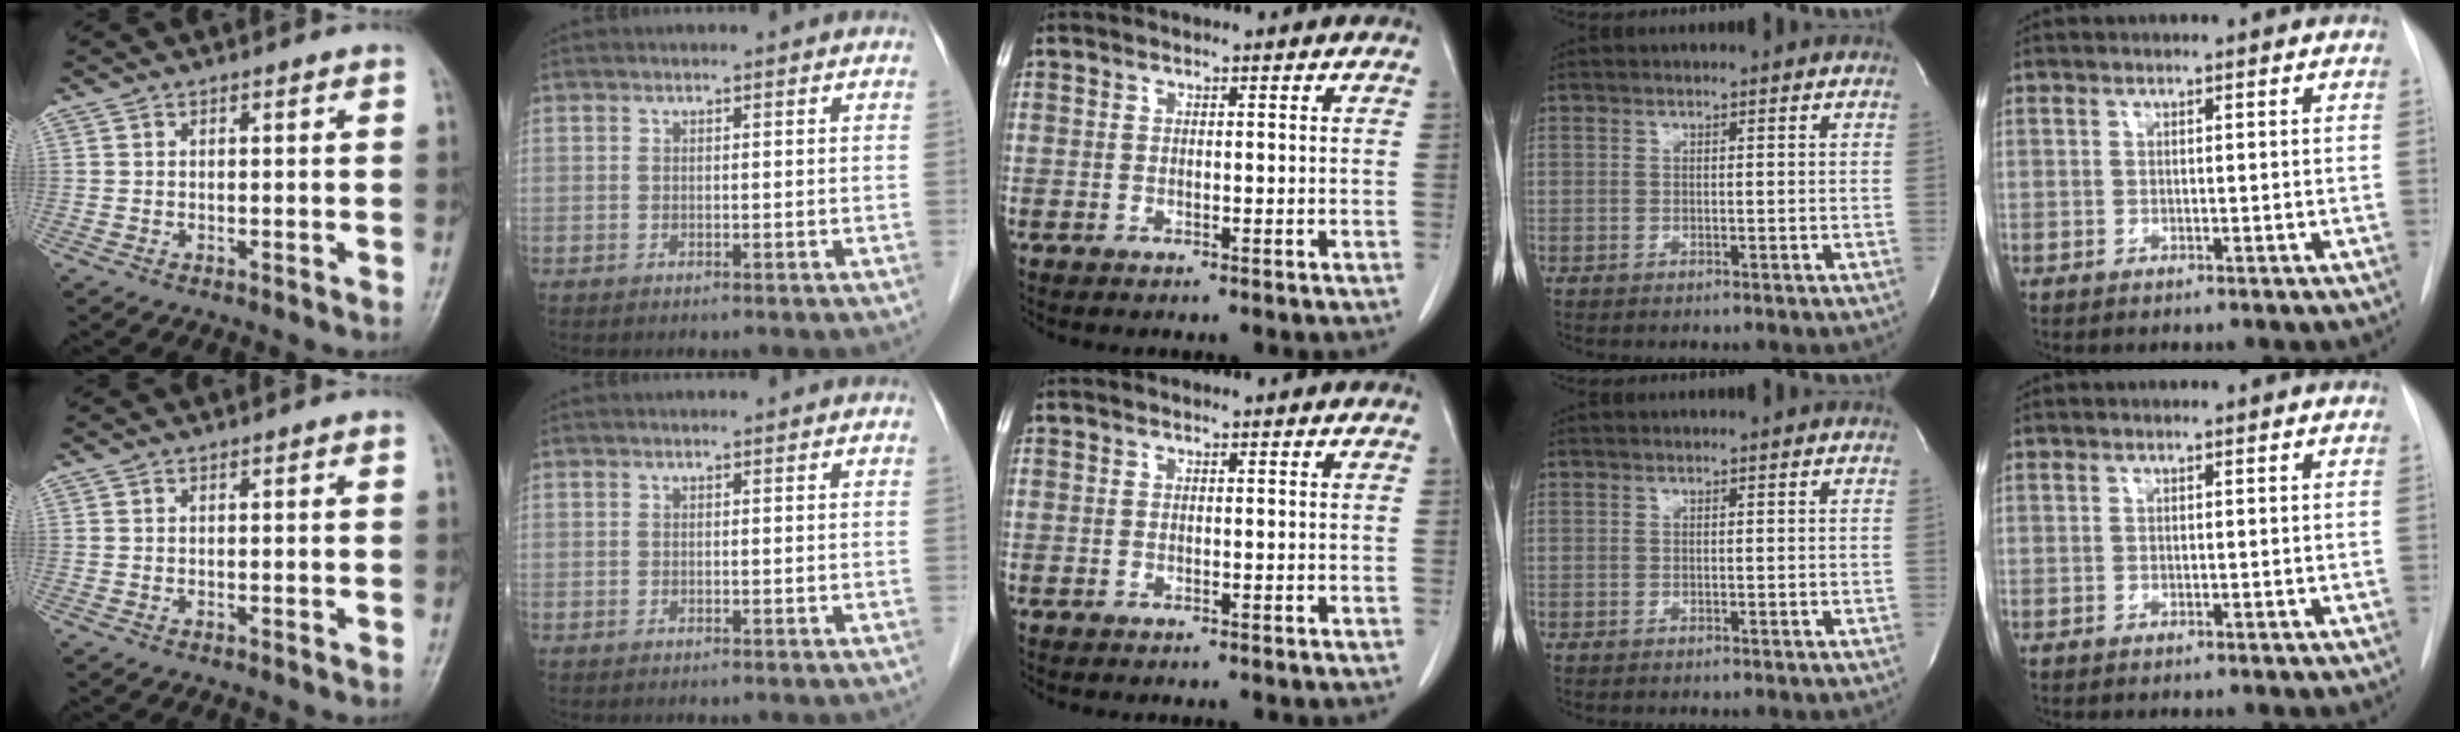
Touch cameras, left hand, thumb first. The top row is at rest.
{}